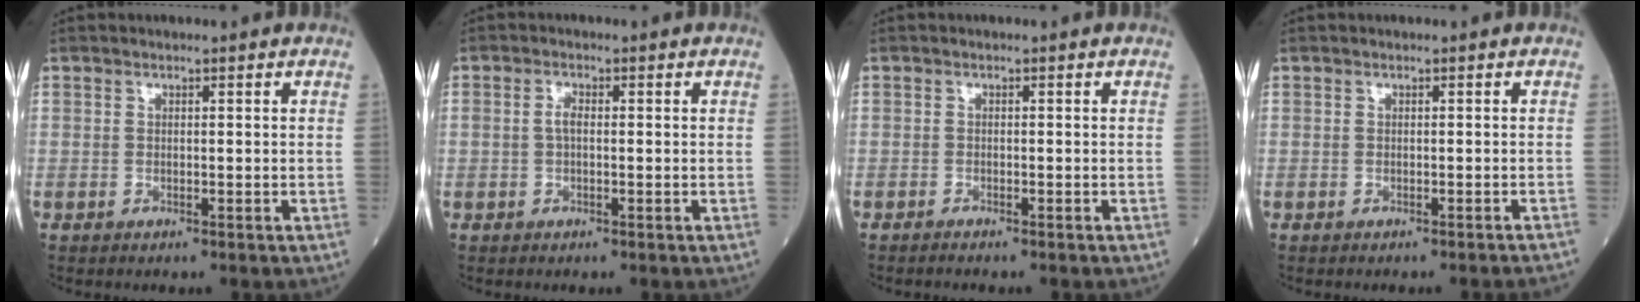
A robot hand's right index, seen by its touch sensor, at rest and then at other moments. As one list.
[{"total": 1.5, "force": [-0.1, 0.6, 1.4], "torque": [-0.030, 0.003, -0.002]}, {"total": 1.1, "force": [-1.0, 0.0, 0.5], "torque": [-0.011, -0.002, -0.014]}, {"total": 3.3, "force": [-3.1, -0.6, 0.9], "torque": [-0.008, -0.008, -0.033]}]